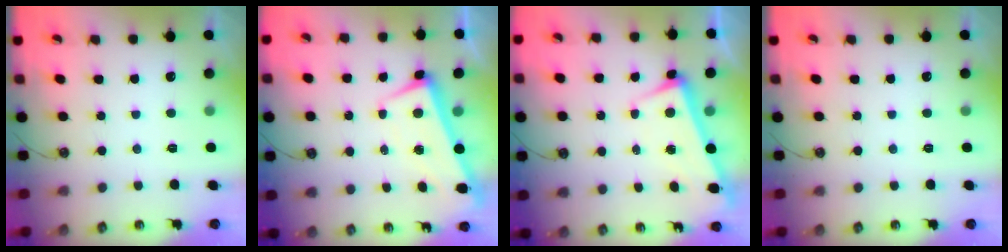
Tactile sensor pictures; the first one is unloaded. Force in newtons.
{"total": 1.6, "press": 0.6, "slide": 1.4}
{"total": 3.2, "press": 3.1, "slide": 1.1}
{"total": 0.8, "press": 0.8, "slide": 0.1}